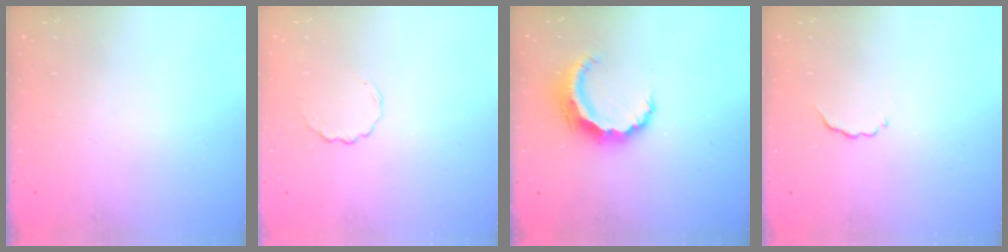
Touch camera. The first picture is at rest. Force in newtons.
{"total": 3.9, "press": 3.6, "slide": 1.3}
{"total": 8.5, "press": 8.4, "slide": 0.8}
{"total": 2.8, "press": 2.7, "slide": 0.5}